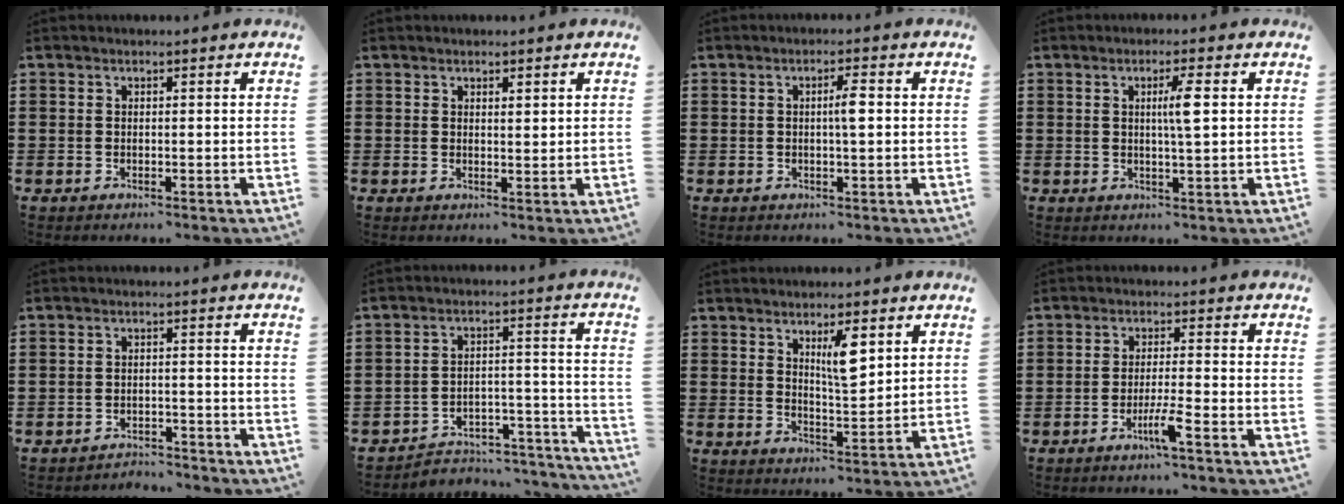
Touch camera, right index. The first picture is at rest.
{"total": 1.0, "force": [0.9, 0.3, 0.5], "torque": [-0.010, 0.003, 0.016]}
{"total": 2.9, "force": [0.2, 0.3, 2.9], "torque": [-0.053, -0.001, 0.001]}
{"total": 4.0, "force": [0.8, 0.2, 3.9], "torque": [-0.075, 0.000, 0.009]}
{"total": 2.6, "force": [-2.6, 0.3, -0.1], "torque": [-0.007, -0.001, -0.055]}
{"total": 4.3, "force": [-4.0, 1.2, 1.0], "torque": [-0.021, 0.005, -0.083]}
{"total": 5.8, "force": [2.7, 1.7, 4.9], "torque": [-0.079, -0.003, 0.040]}
{"total": 4.1, "force": [-2.5, -0.4, 3.3], "torque": [-0.068, -0.014, -0.047]}